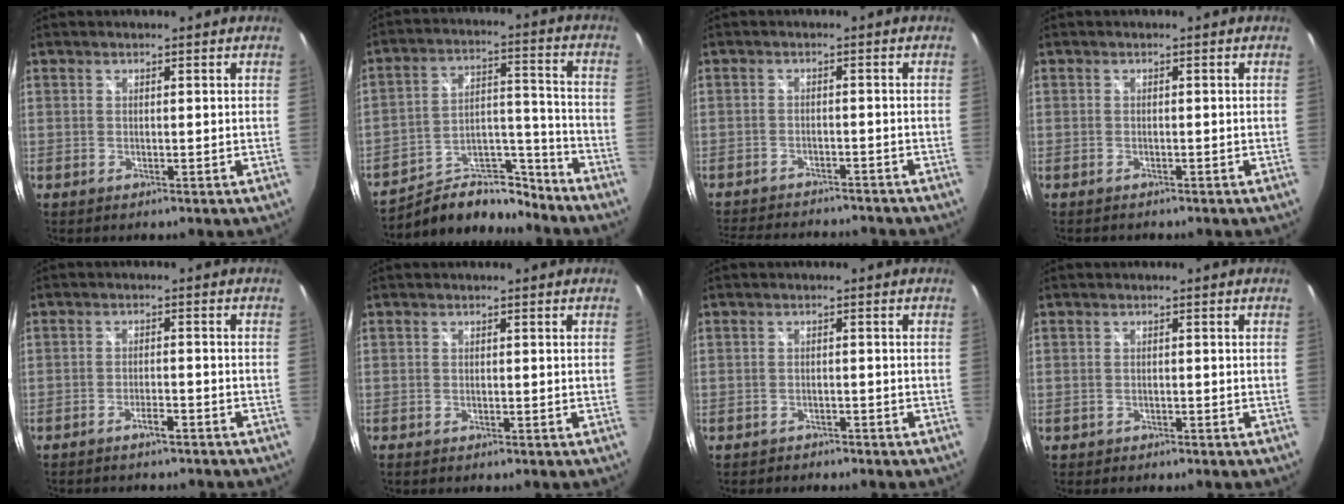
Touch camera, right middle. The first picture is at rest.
{"total": 15.4, "force": [-13.2, 6.2, 4.9], "torque": [-0.087, 0.042, -0.199]}
{"total": 13.9, "force": [-12.3, 3.9, 5.3], "torque": [-0.118, -0.012, -0.176]}
{"total": 1.2, "force": [-1.1, 0.6, 0.0], "torque": [-0.007, -0.001, -0.017]}
{"total": 4.6, "force": [-4.2, 1.0, 1.8], "torque": [-0.046, -0.005, -0.063]}
{"total": 0.5, "force": [-0.5, 0.1, 0.2], "torque": [-0.002, -0.002, -0.009]}
{"total": 2.4, "force": [-2.2, 0.9, 0.2], "torque": [-0.010, -0.004, -0.034]}
{"total": 1.1, "force": [-0.9, 0.6, 0.1], "torque": [-0.008, -0.001, -0.015]}